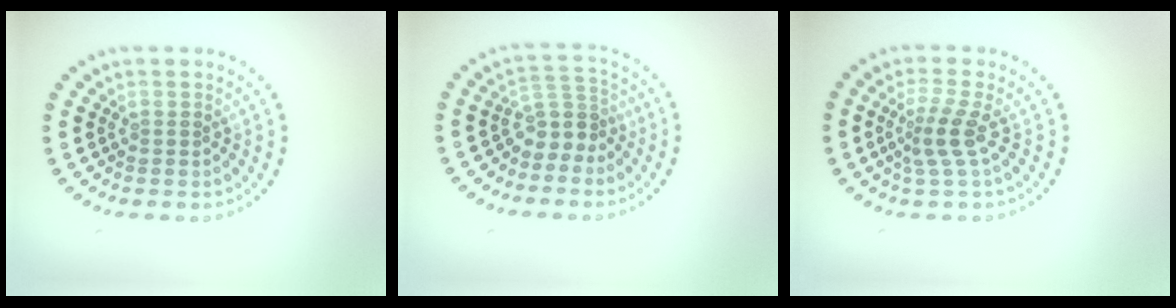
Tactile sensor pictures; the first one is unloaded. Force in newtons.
{"total": 3.0, "press": 2.2, "slide": 2.0}
{"total": 2.5, "press": 1.8, "slide": 1.8}